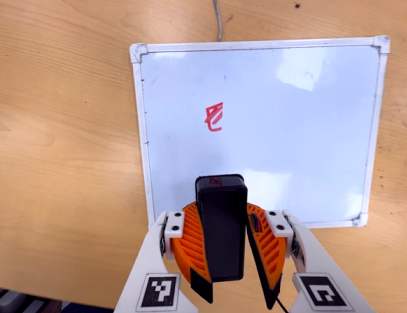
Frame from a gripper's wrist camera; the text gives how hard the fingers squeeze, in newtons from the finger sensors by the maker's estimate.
{"total": 10.9, "left": 10.3, "right": 11.4}